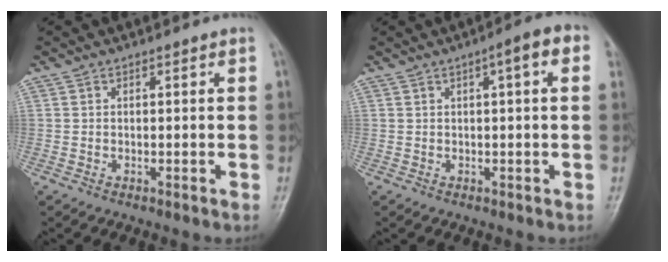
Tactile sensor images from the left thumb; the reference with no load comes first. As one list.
[{"total": 5.1, "force": [1.5, 1.1, 4.8], "torque": [-0.060, 0.016, 0.013]}]